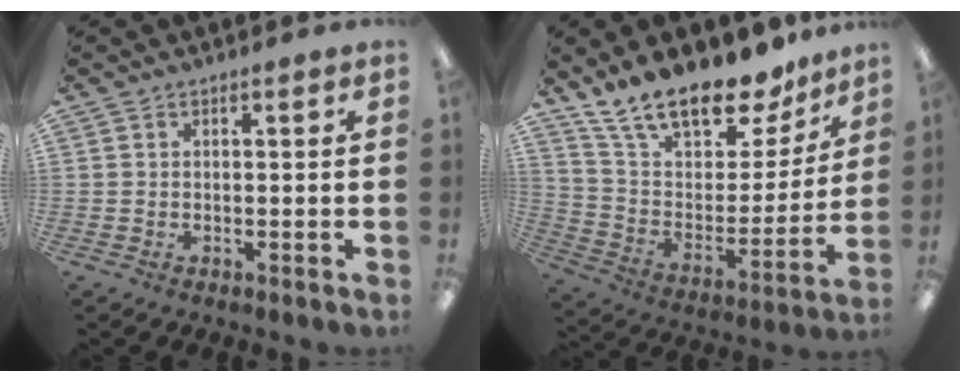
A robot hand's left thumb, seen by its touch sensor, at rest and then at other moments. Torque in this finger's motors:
{"motor_torque": [1.77, 1.76, 1.36, -1.42, 0.23]}